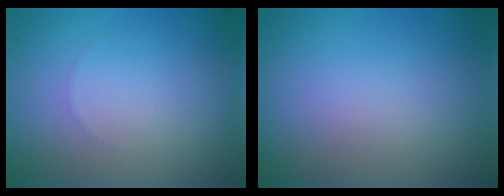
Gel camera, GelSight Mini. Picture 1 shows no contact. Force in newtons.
{"total": 0.0}